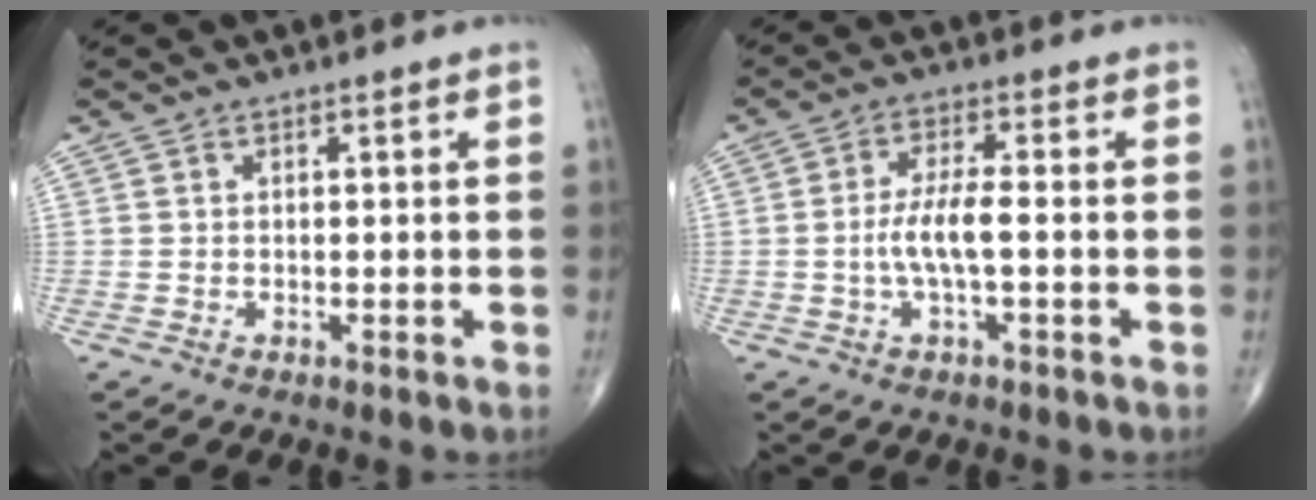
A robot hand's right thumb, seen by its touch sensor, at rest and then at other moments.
{"total": 6.0, "force": [-1.0, 1.5, 5.7], "torque": [-0.128, 0.011, -0.022]}